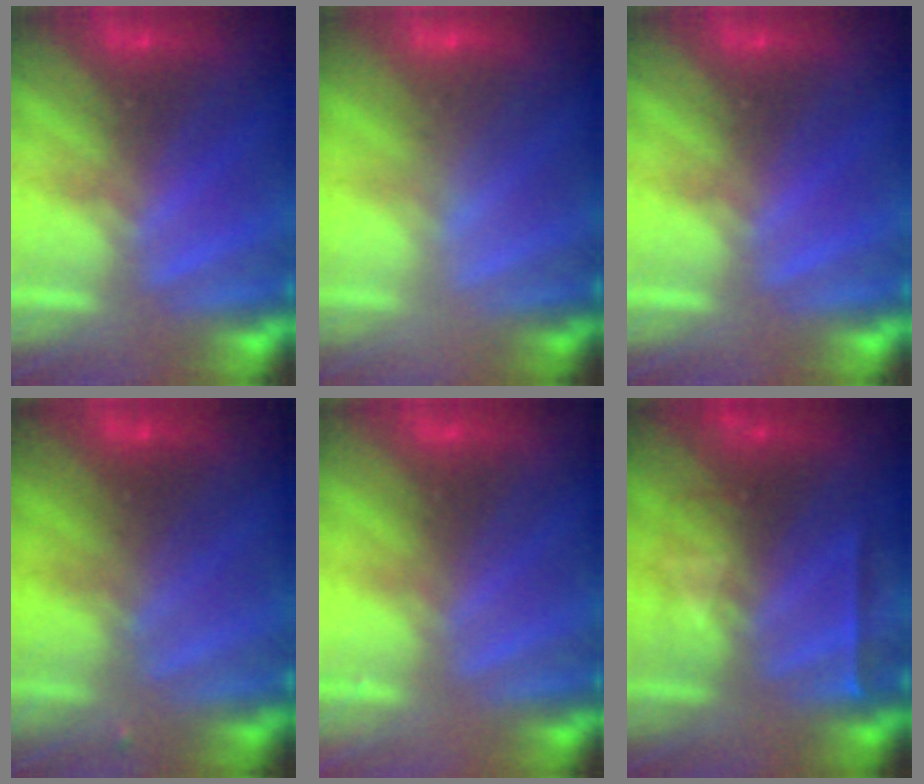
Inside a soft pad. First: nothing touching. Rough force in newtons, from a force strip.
{"total": 2.2}
{"total": 0.0}
{"total": 1.9}
{"total": 2.2}
{"total": 2.3}